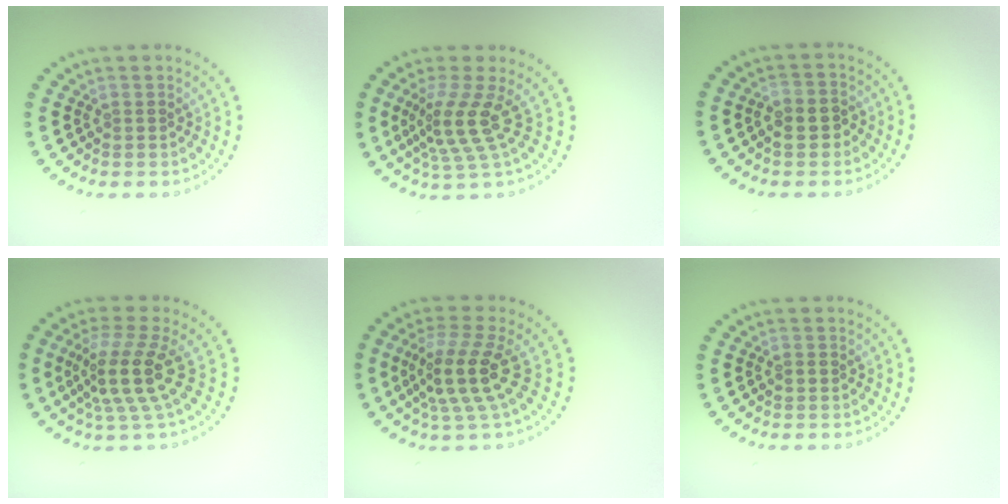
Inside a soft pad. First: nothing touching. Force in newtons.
{"total": 3.9, "press": 2.7, "slide": 2.8}
{"total": 2.6, "press": 2.6, "slide": 0.6}
{"total": 4.5, "press": 3.4, "slide": 3.0}
{"total": 4.6, "press": 3.8, "slide": 2.5}
{"total": 0.7, "press": 0.7, "slide": 0.1}